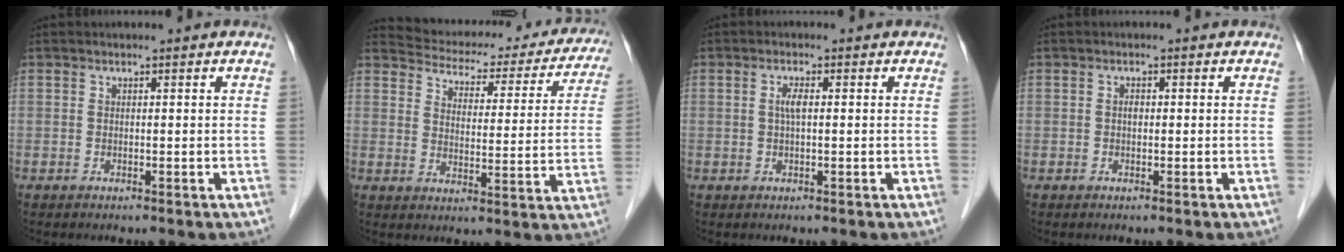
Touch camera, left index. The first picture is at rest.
{"total": 21.9, "force": [20.3, 6.2, 5.5], "torque": [-0.071, -0.026, 0.239]}
{"total": 1.8, "force": [0.2, 0.4, 1.8], "torque": [-0.039, 0.002, 0.005]}
{"total": 0.8, "force": [0.0, 0.5, 0.6], "torque": [-0.012, 0.002, -0.001]}